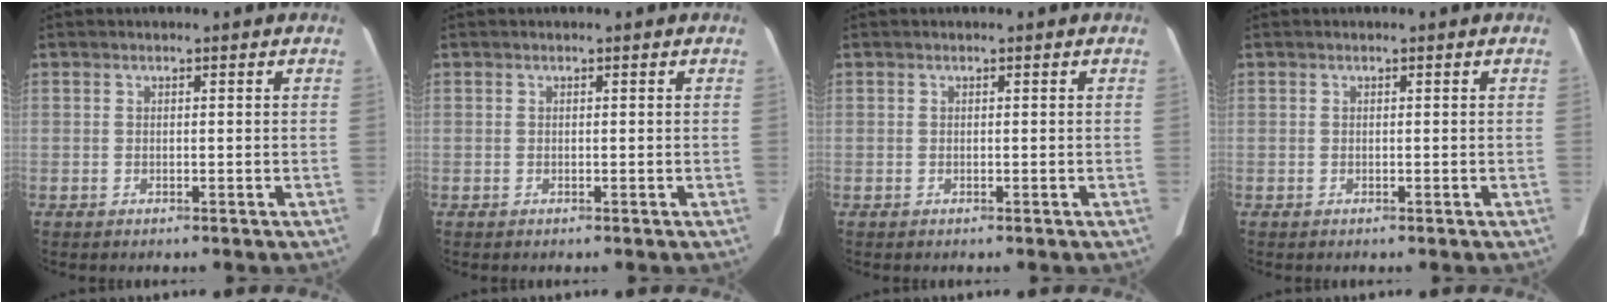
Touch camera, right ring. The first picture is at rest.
{"total": 0.0}
{"total": 0.0}
{"total": 0.0}